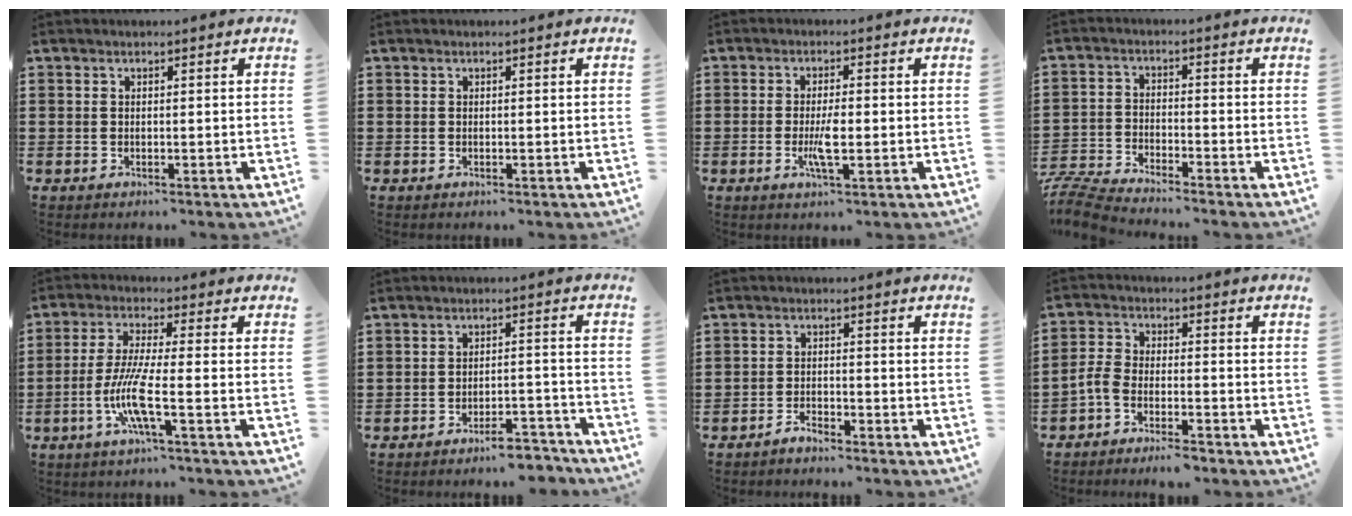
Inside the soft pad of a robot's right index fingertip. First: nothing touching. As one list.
[{"total": 0.0}, {"total": 3.8, "force": [-0.8, 0.8, 3.7], "torque": [-0.079, -0.005, -0.019]}, {"total": 5.5, "force": [-5.5, 0.1, 0.9], "torque": [-0.041, -0.006, -0.115]}, {"total": 8.3, "force": [-2.8, 0.8, 7.8], "torque": [-0.170, -0.017, -0.060]}, {"total": 5.1, "force": [-4.7, 0.5, 1.8], "torque": [-0.030, 0.002, -0.091]}, {"total": 2.0, "force": [-2.0, 0.2, 0.2], "torque": [-0.009, 0.005, -0.041]}, {"total": 4.3, "force": [-3.7, 1.2, 1.7], "torque": [-0.047, 0.004, -0.079]}]